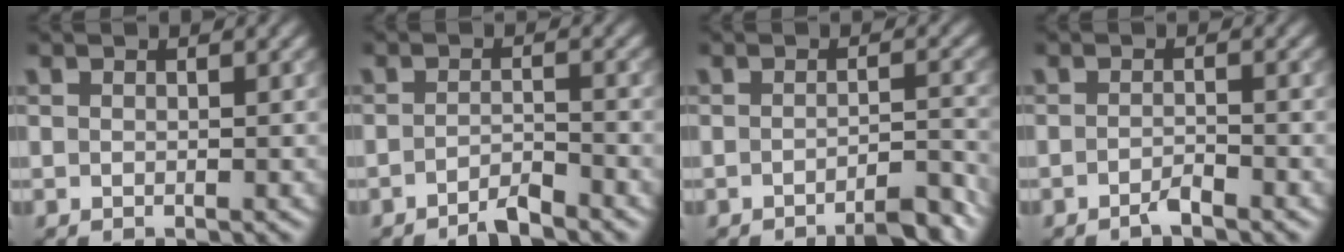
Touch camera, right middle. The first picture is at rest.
{"total": 2.1, "force": [-1.8, 0.4, 1.1], "torque": [-0.016, 0.006, -0.037]}
{"total": 3.5, "force": [-2.7, 0.7, 2.1], "torque": [-0.016, 0.010, -0.043]}
{"total": 1.2, "force": [-1.0, 0.1, 0.7], "torque": [-0.013, 0.002, -0.022]}